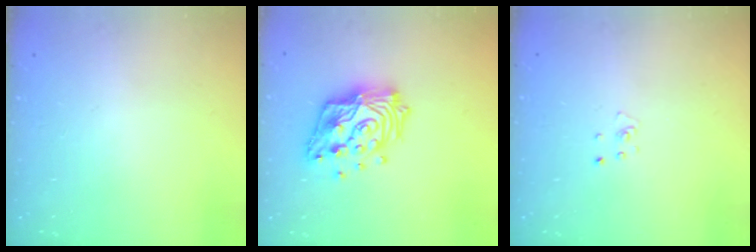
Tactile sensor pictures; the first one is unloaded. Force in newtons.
{"total": 17.5, "press": 17.4, "slide": 1.4}
{"total": 2.6, "press": 2.6, "slide": 0.3}